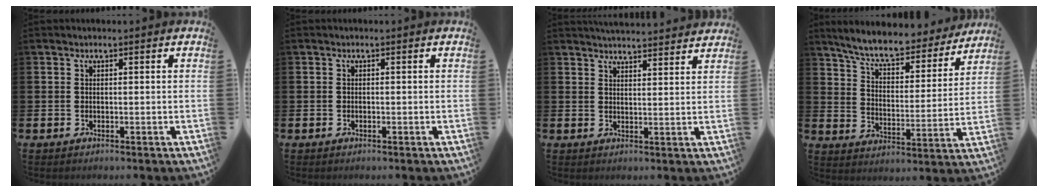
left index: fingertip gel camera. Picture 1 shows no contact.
{"total": 0.0}
{"total": 4.1, "force": [4.1, -0.1, 0.0], "torque": [-0.004, -0.026, 0.073]}
{"total": 7.9, "force": [7.3, 1.5, 2.7], "torque": [-0.077, -0.051, 0.122]}